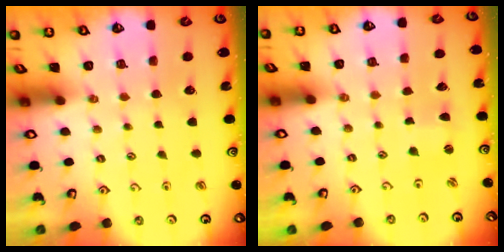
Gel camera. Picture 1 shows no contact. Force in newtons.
{"total": 2.0, "press": 2.0, "slide": 0.3}